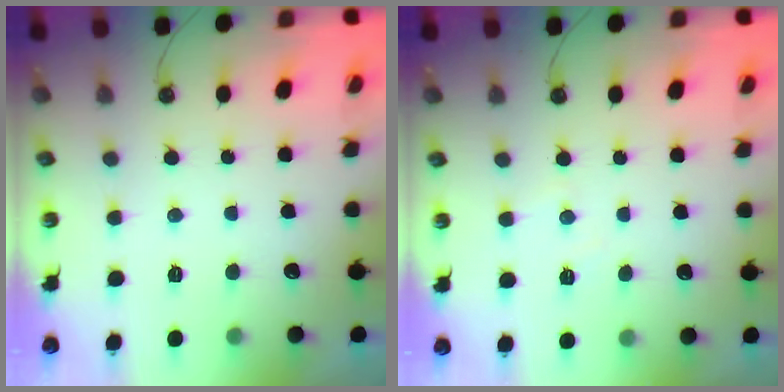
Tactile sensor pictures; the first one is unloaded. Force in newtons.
{"total": 4.8, "press": 4.7, "slide": 0.7}